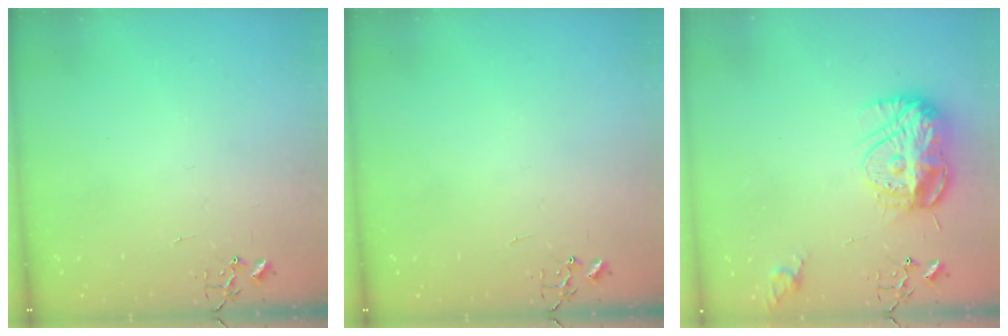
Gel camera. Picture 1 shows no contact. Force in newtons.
{"total": 0.0}
{"total": 15.2, "press": 15.2, "slide": 1.5}